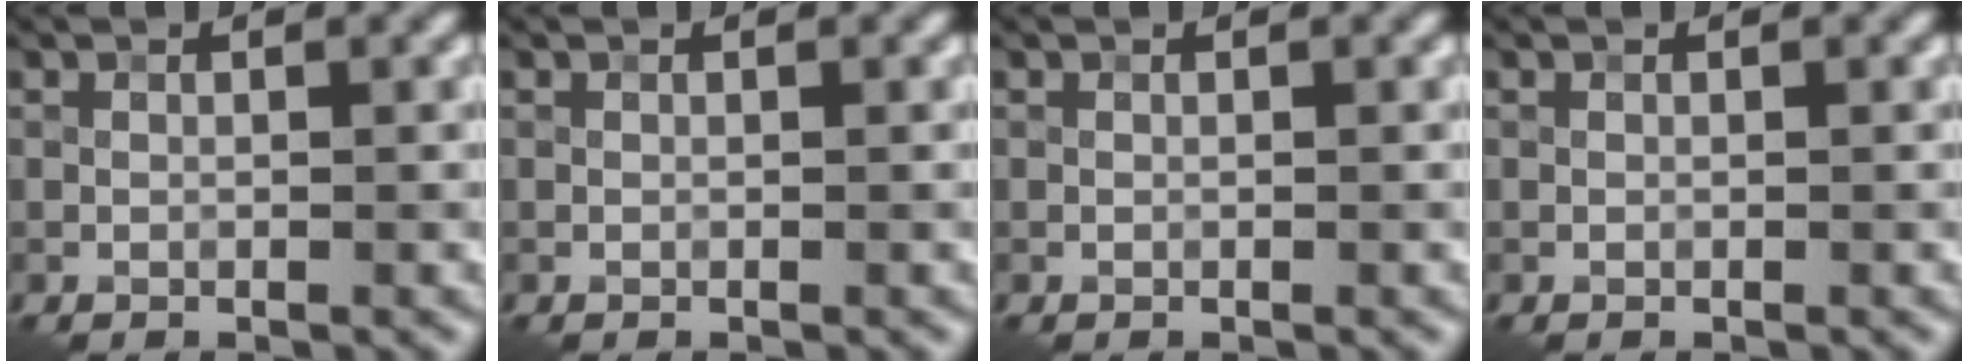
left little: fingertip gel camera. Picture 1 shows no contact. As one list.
[{"total": 0.0}, {"total": 0.0}, {"total": 0.0}]